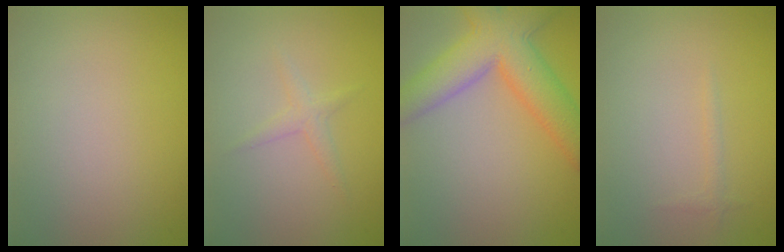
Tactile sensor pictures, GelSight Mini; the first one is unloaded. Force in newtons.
{"total": 1.3, "press": 1.3, "slide": 0.0}
{"total": 8.6, "press": 8.6, "slide": 0.4}
{"total": 0.6, "press": 0.6, "slide": 0.1}